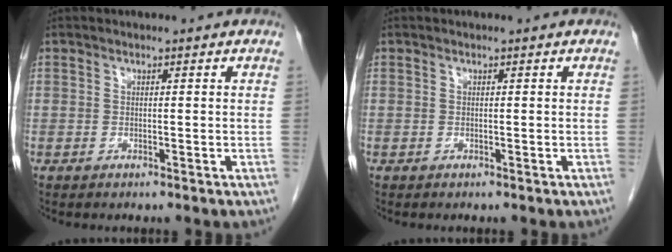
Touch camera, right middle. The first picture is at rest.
{"total": 0.0}